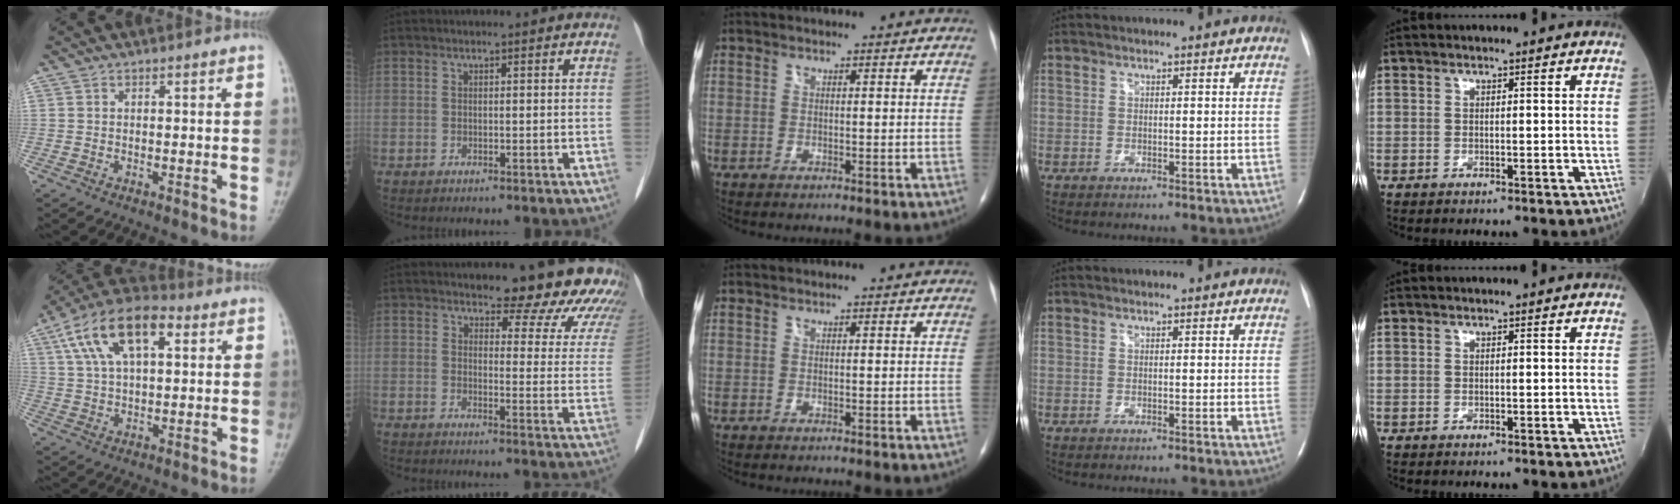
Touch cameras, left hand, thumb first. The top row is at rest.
{"thumb": {"total": 15.3, "force": [5.8, 7.5, 11.9], "torque": [-0.206, 0.018, 0.095]}, "index": {"total": 16.5, "force": [15.4, 3.9, 4.3], "torque": [-0.011, -0.075, 0.143]}}